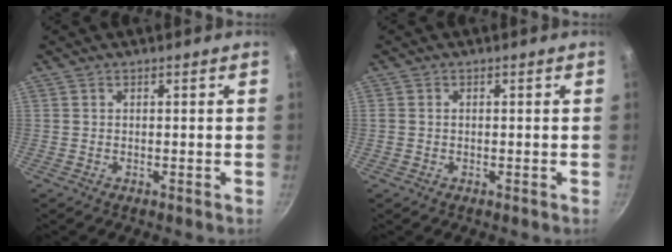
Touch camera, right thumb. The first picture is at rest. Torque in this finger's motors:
{"motor_torque": [-0.10, -0.53, 0.32, 0.17, -0.07]}